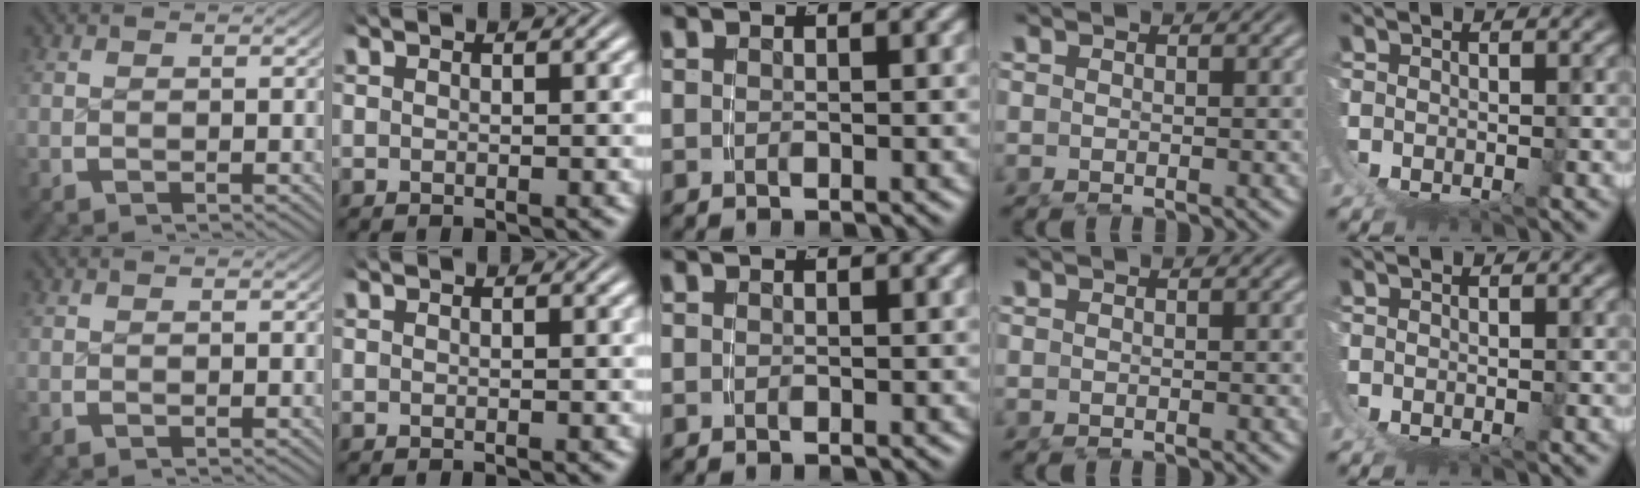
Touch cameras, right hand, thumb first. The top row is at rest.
{}